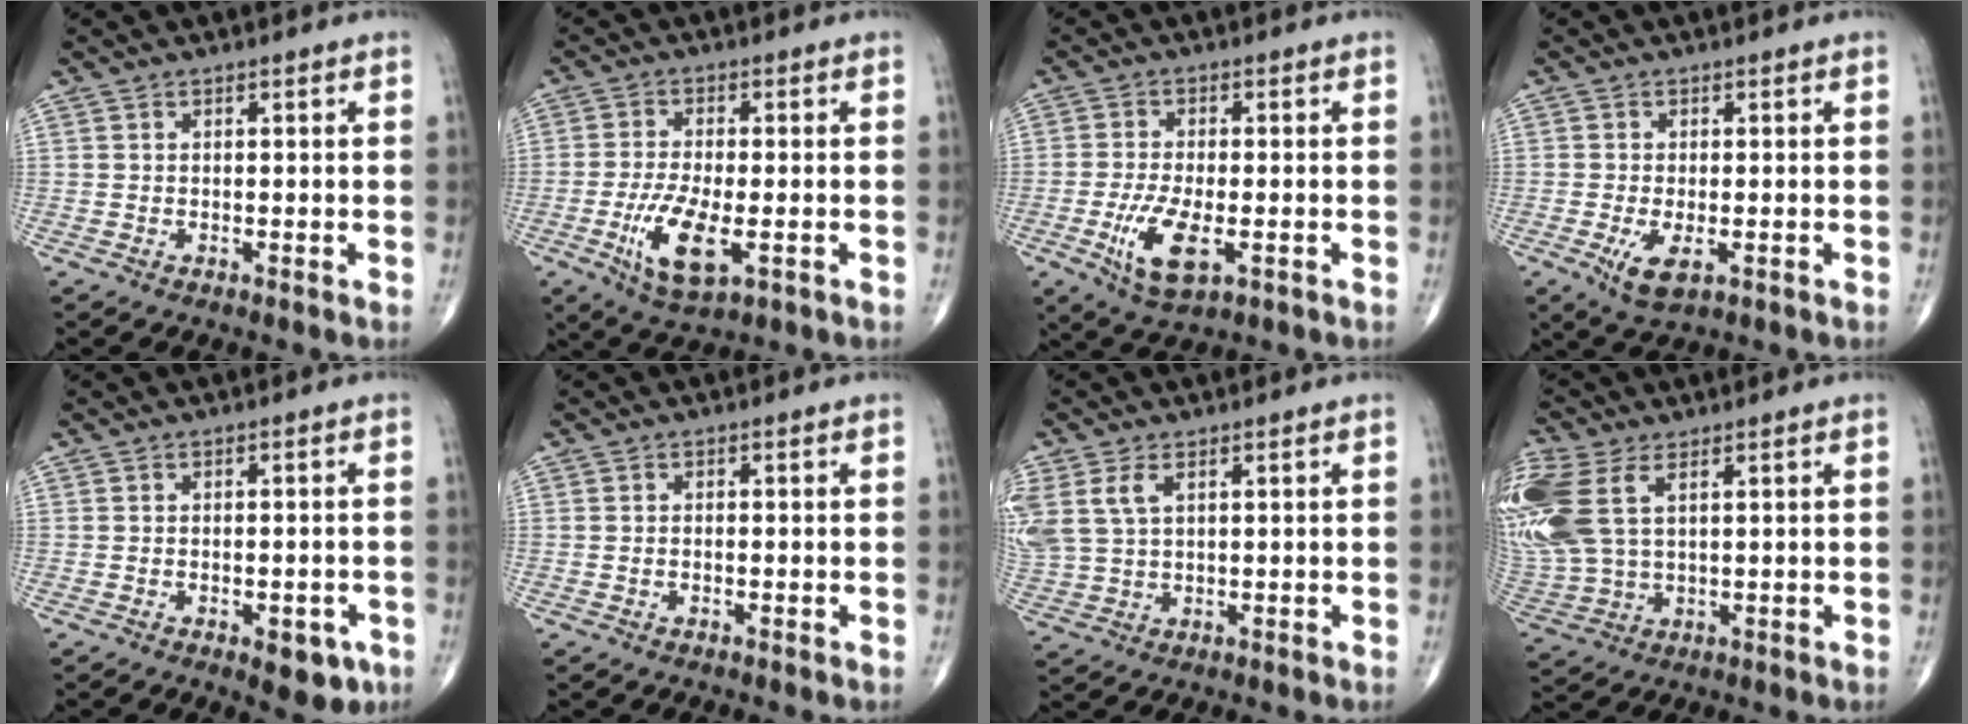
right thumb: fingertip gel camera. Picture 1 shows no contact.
{"total": 9.5, "force": [-3.0, 3.5, 8.3], "torque": [-0.165, -0.008, -0.050]}
{"total": 8.7, "force": [-2.8, 3.6, 7.4], "torque": [-0.145, -0.007, -0.045]}
{"total": 4.9, "force": [-1.8, 2.1, 4.1], "torque": [-0.076, -0.011, -0.024]}
{"total": 5.7, "force": [-2.7, 2.6, 4.3], "torque": [-0.035, 0.008, -0.026]}
{"total": 0.6, "force": [-0.3, 0.3, 0.4], "torque": [-0.009, 0.004, -0.006]}
{"total": 8.5, "force": [3.0, 5.1, 6.2], "torque": [-0.160, 0.006, 0.070]}
{"total": 16.4, "force": [5.2, 9.6, 12.2], "torque": [-0.329, 0.004, 0.109]}